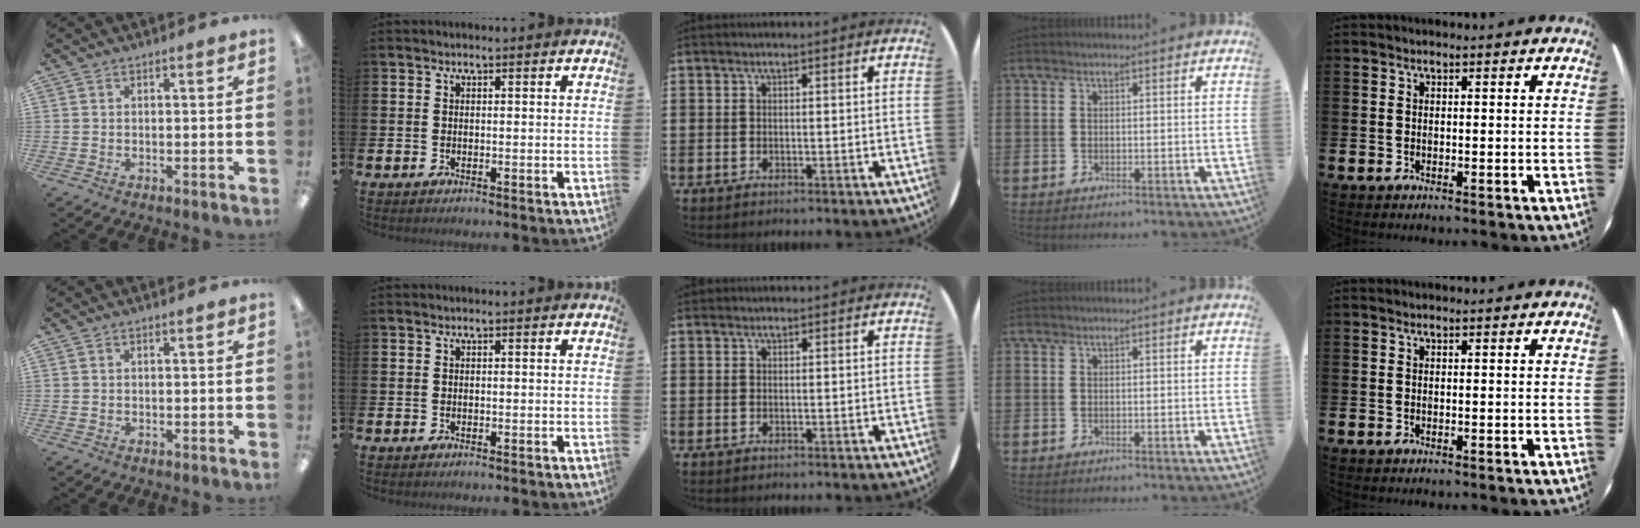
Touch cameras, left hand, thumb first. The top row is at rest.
{}